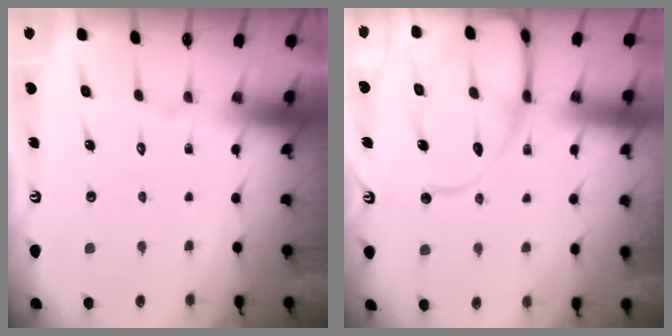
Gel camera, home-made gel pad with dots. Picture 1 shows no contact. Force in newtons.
{"total": 14.3, "press": 14.3, "slide": 1.5}